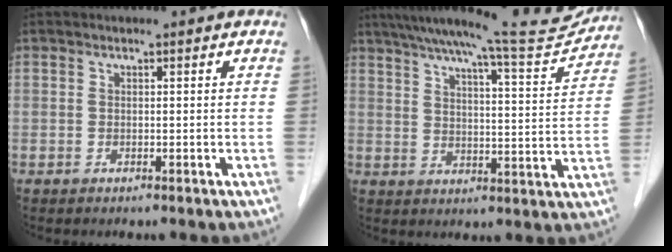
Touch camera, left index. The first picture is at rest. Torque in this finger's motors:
{"motor_torque": [-0.12, -1.67, 0.28, 0.08]}